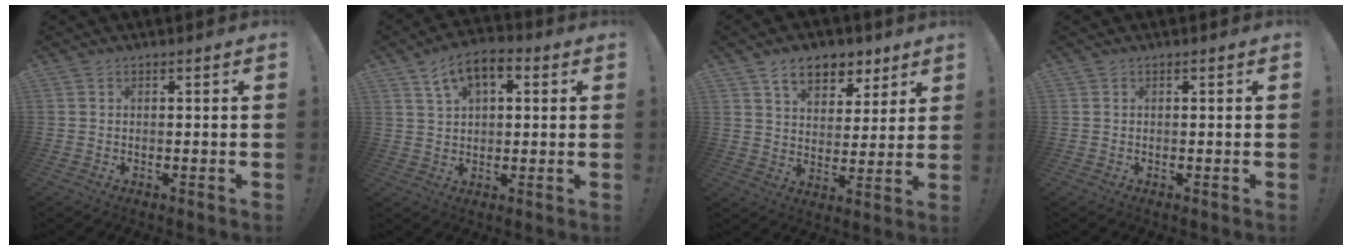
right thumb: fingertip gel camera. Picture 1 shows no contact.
{"total": 9.0, "force": [4.0, 5.0, 6.4], "torque": [-0.095, -0.006, 0.073]}
{"total": 10.4, "force": [6.5, 6.4, 4.9], "torque": [-0.069, -0.032, 0.121]}
{"total": 0.0}